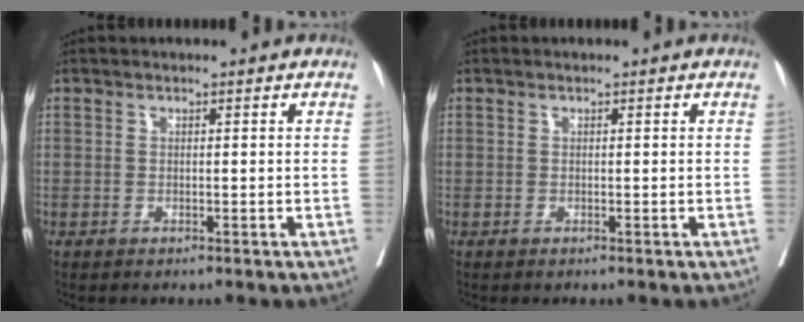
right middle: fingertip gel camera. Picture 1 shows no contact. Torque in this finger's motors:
{"motor_torque": [-0.37, -0.34, 0.10, 0.04]}